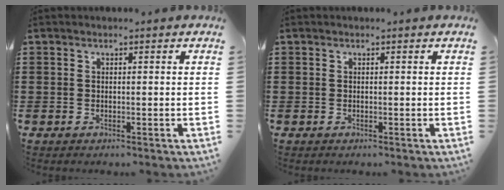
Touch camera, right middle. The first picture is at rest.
{"total": 0.0}